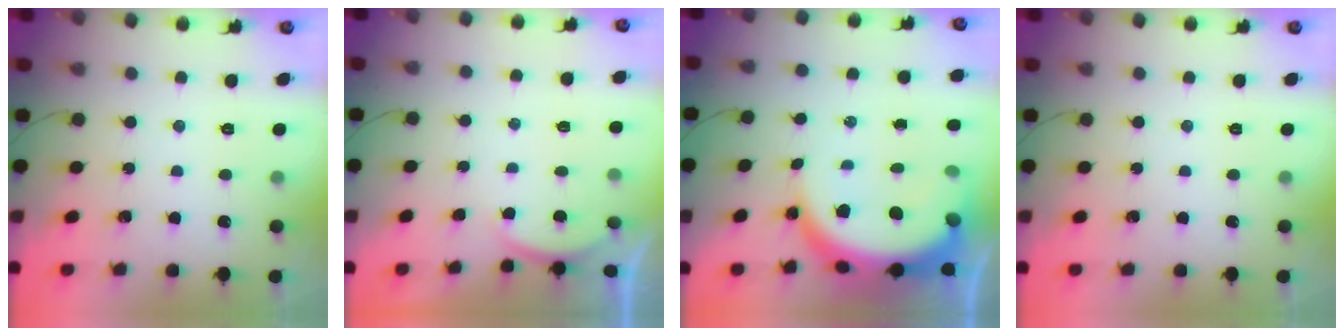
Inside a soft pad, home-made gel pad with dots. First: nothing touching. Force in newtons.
{"total": 2.0, "press": 1.9, "slide": 0.6}
{"total": 13.2, "press": 13.1, "slide": 1.4}
{"total": 0.0}